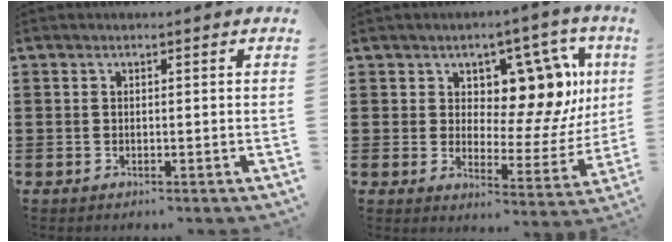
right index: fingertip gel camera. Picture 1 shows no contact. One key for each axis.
{"total": 10.7, "fx": 6.0, "fy": 6.6, "fz": 5.9, "tx": -0.084, "ty": -0.052, "tz": 0.104}